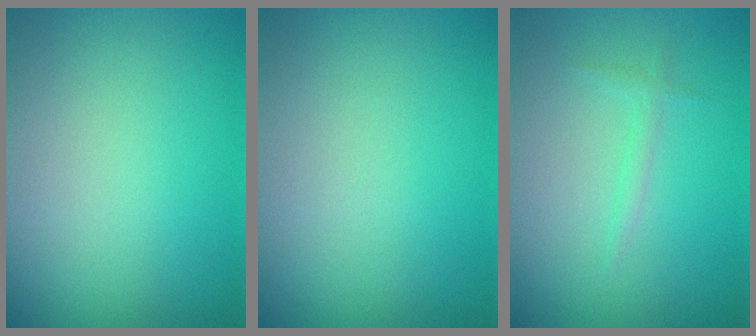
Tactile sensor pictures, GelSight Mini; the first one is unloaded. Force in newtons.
{"total": 0.0}
{"total": 0.8, "press": 0.8, "slide": 0.1}